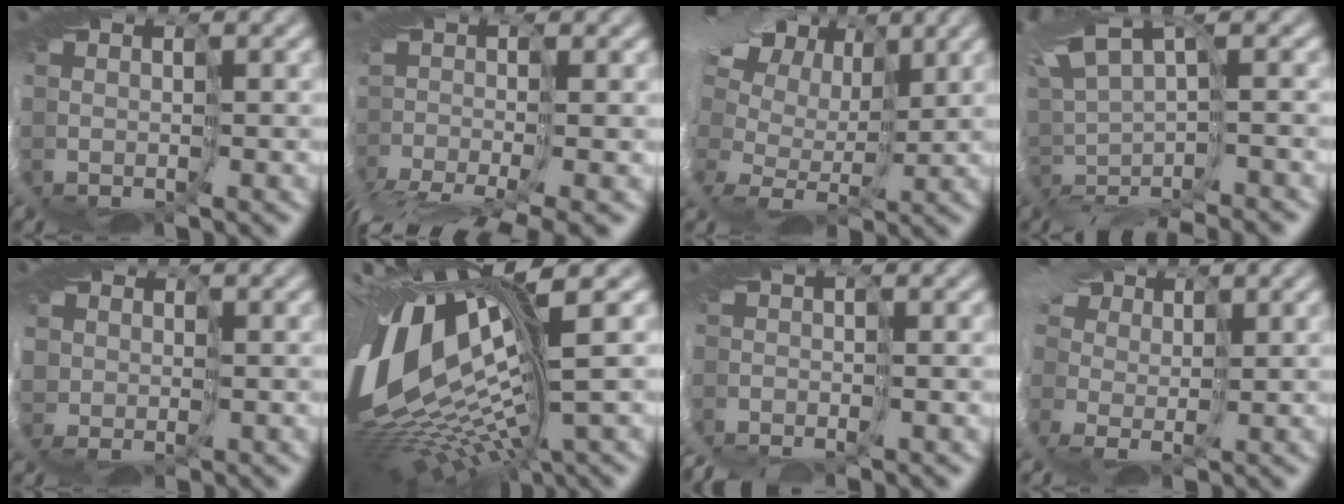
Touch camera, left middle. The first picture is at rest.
{"total": 8.7, "force": [-5.5, 2.4, 6.3], "torque": [-0.128, -0.033, -0.086]}
{"total": 16.8, "force": [8.5, 10.7, 9.8], "torque": [-0.226, 0.060, 0.117]}
{"total": 6.7, "force": [-1.4, 1.5, 6.3], "torque": [-0.105, 0.002, 0.011]}
{"total": 2.5, "force": [0.5, 2.2, 1.0], "torque": [-0.042, 0.000, 0.008]}
{"total": 16.3, "force": [1.5, 5.3, 15.4], "torque": [-0.312, -0.019, 0.033]}
{"total": 3.5, "force": [-3.3, 0.2, 1.2], "torque": [-0.026, -0.007, -0.066]}
{"total": 10.1, "force": [2.7, 7.8, 5.8], "torque": [-0.127, 0.018, 0.007]}